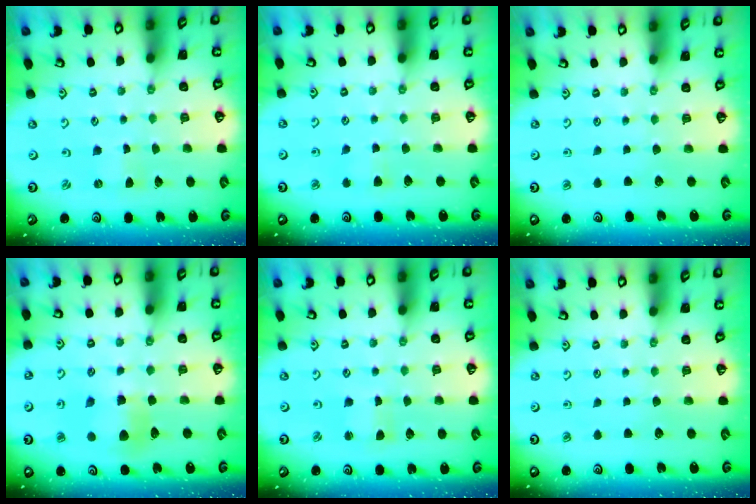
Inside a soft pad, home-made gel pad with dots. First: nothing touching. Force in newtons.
{"total": 3.9, "press": 3.9, "slide": 0.5}
{"total": 0.0}
{"total": 7.1, "press": 7.0, "slide": 0.6}
{"total": 2.5, "press": 2.5, "slide": 0.3}
{"total": 0.0}